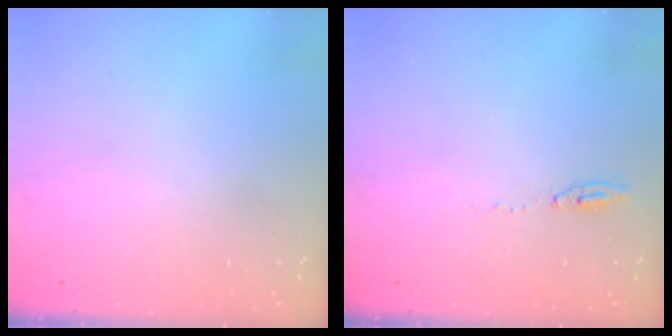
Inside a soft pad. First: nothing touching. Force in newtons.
{"total": 4.8, "press": 4.8, "slide": 0.6}